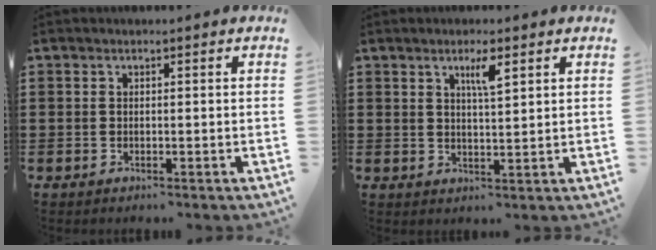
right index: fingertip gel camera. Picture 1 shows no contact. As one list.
[{"total": 3.5, "force": [1.9, 0.5, 2.8], "torque": [-0.052, 0.001, 0.029]}]